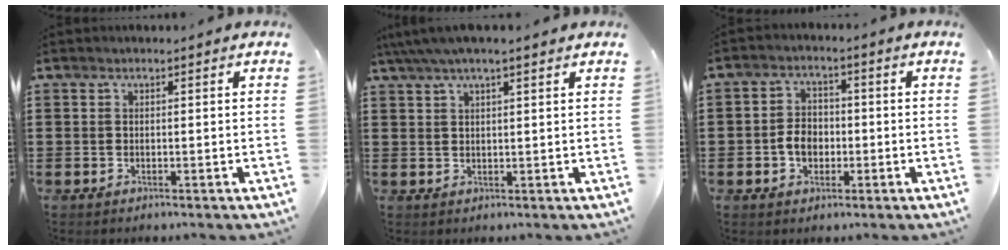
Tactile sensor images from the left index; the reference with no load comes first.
{"total": 3.4, "force": [2.4, 0.6, 2.4], "torque": [-0.052, 0.003, 0.043]}
{"total": 4.2, "force": [-1.0, 3.1, 2.6], "torque": [-0.055, 0.006, -0.020]}